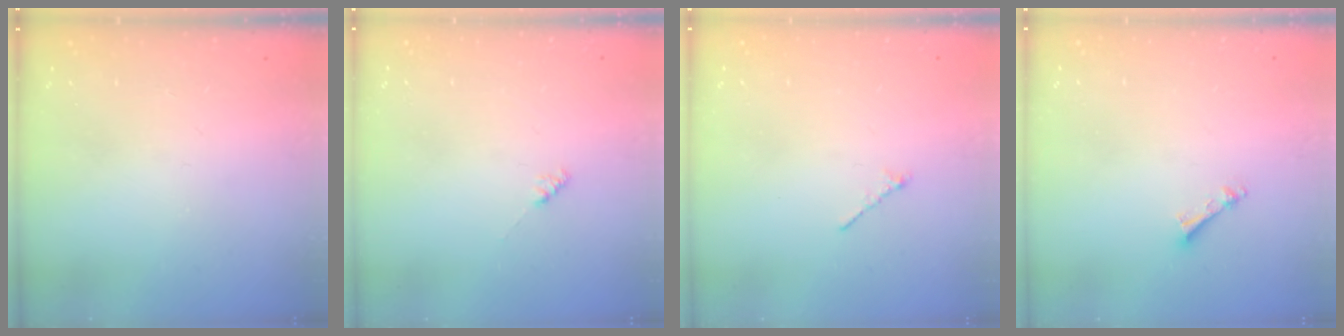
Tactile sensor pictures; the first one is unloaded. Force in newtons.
{"total": 2.1, "press": 2.0, "slide": 0.5}
{"total": 0.8, "press": 0.7, "slide": 0.4}
{"total": 3.7, "press": 3.7, "slide": 0.3}